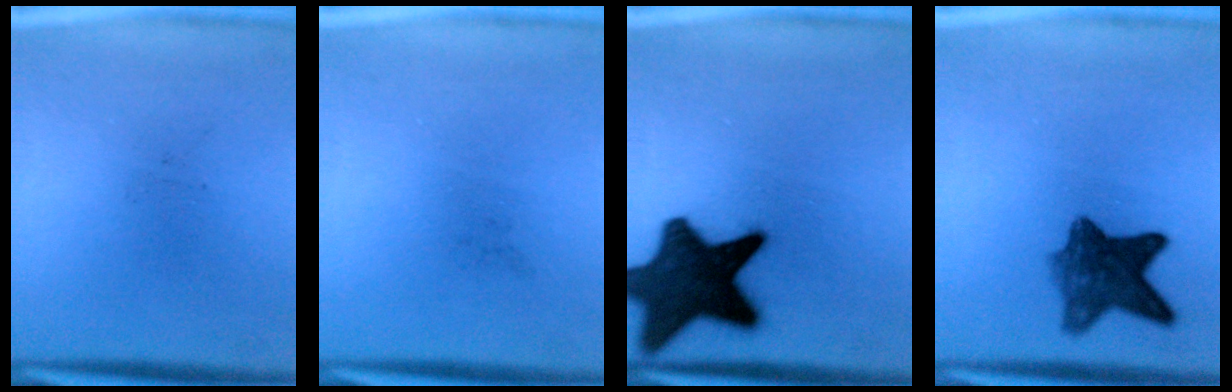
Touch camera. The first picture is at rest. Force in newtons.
{"total": 0.0}
{"total": 17.2}
{"total": 7.6}